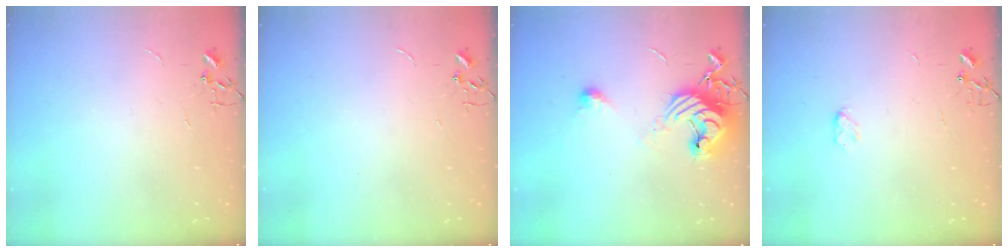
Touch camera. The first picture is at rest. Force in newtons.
{"total": 0.0}
{"total": 13.9, "press": 13.8, "slide": 1.2}
{"total": 3.7, "press": 3.7, "slide": 0.5}